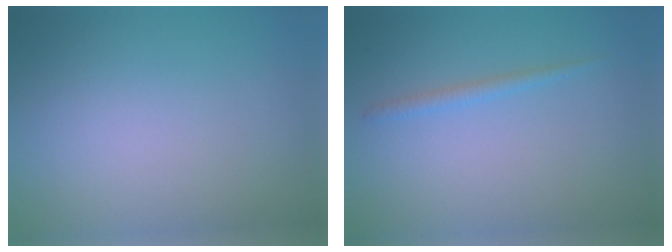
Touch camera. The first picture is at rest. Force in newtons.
{"total": 1.0, "press": 1.0, "slide": 0.1}